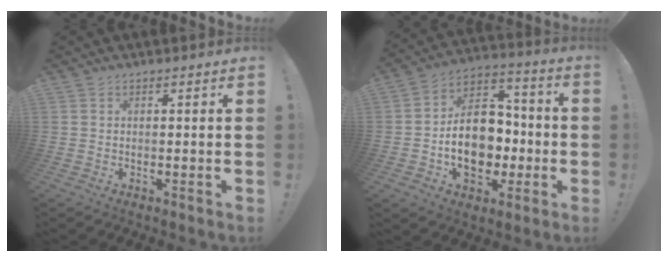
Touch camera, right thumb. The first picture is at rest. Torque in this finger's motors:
{"motor_torque": [2.34, 2.36, 1.31, -1.16, 0.10]}